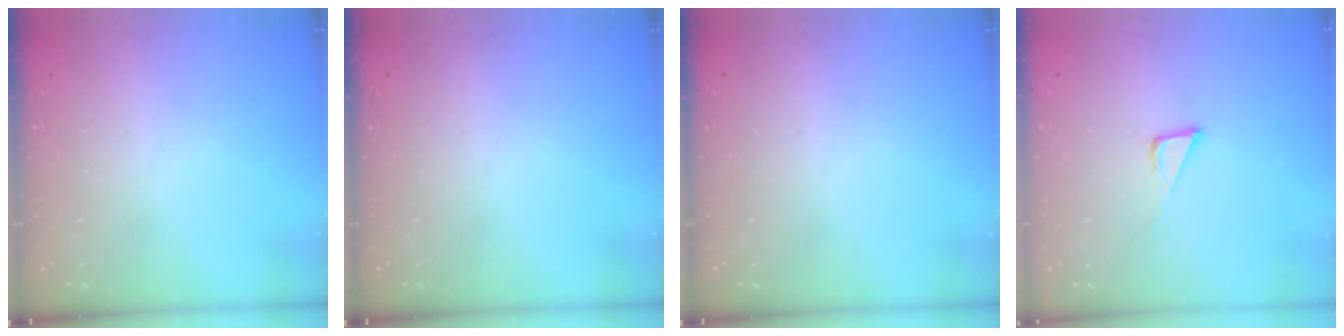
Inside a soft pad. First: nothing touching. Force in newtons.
{"total": 0.0}
{"total": 0.0}
{"total": 3.8, "press": 3.8, "slide": 0.2}